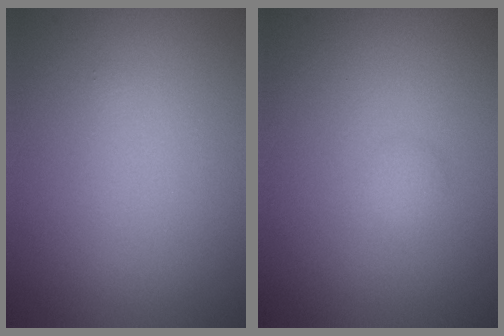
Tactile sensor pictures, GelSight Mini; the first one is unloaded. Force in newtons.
{"total": 0.7, "press": 0.7, "slide": 0.0}